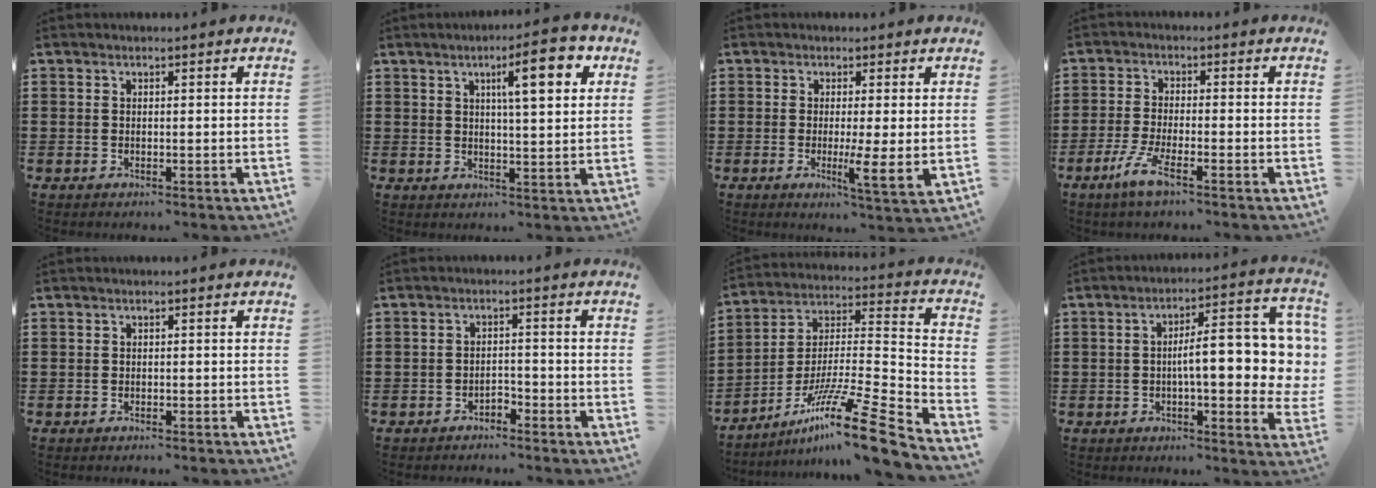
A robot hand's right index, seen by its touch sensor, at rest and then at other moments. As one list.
[{"total": 8.9, "force": [4.0, 2.0, 7.7], "torque": [-0.111, -0.007, 0.054]}, {"total": 4.4, "force": [0.0, 0.1, 4.4], "torque": [-0.073, -0.014, -0.002]}, {"total": 4.7, "force": [-2.9, 0.3, 3.7], "torque": [-0.095, -0.018, -0.059]}, {"total": 0.6, "force": [-0.5, 0.1, 0.0], "torque": [-0.002, 0.000, -0.012]}, {"total": 1.8, "force": [-1.7, 0.5, 0.4], "torque": [-0.015, 0.000, -0.036]}, {"total": 15.7, "force": [-11.2, 1.1, 11.0], "torque": [-0.188, 0.025, -0.206]}, {"total": 11.9, "force": [0.6, 3.4, 11.4], "torque": [-0.160, -0.008, 0.003]}]